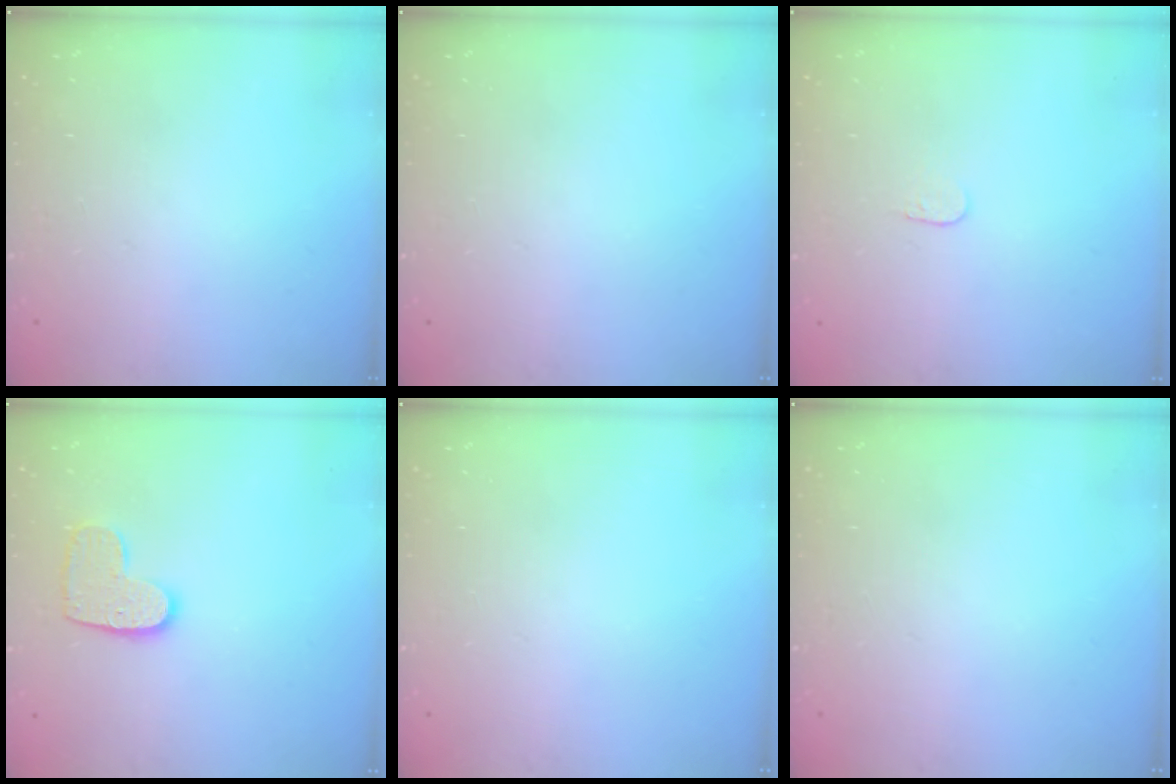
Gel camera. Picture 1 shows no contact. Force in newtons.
{"total": 0.0}
{"total": 3.4, "press": 3.3, "slide": 0.3}
{"total": 9.8, "press": 9.8, "slide": 0.3}
{"total": 0.0}
{"total": 0.0}